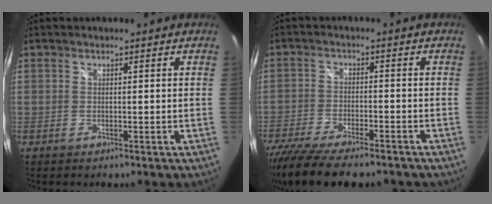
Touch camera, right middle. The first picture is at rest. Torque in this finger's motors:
{"motor_torque": [1.09, -1.05, 0.17, 0.10]}